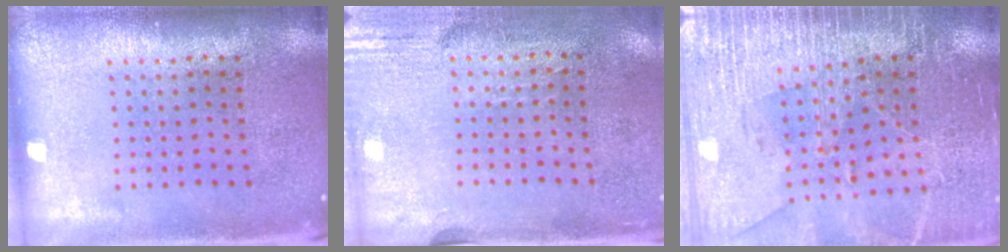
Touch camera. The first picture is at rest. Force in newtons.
{"total": 2.9, "press": 2.4, "slide": 1.6}
{"total": 3.1, "press": 3.0, "slide": 0.5}